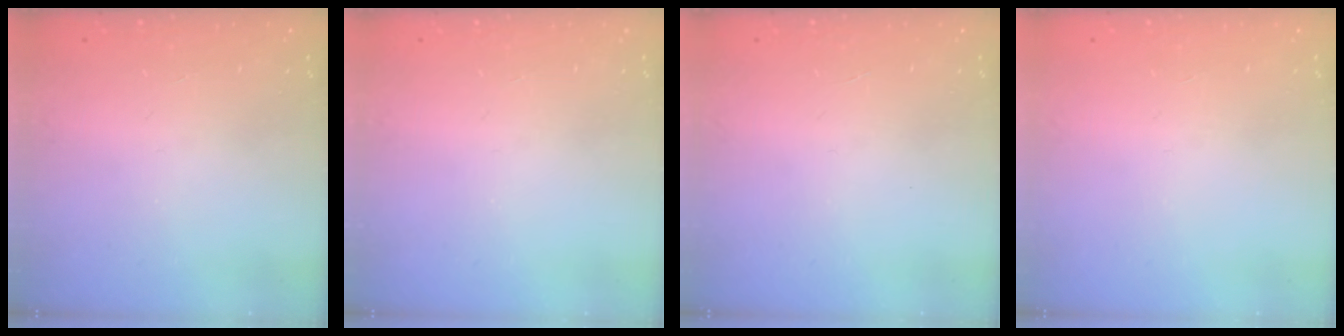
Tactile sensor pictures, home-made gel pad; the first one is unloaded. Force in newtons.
{"total": 0.0}
{"total": 0.0}
{"total": 0.0}